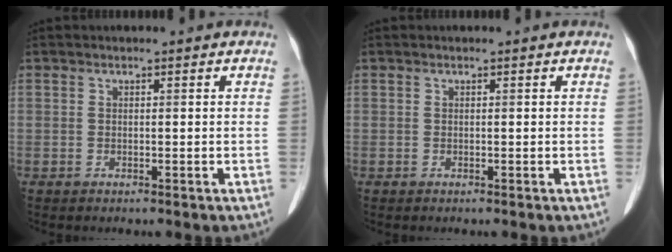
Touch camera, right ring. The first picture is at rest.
{"total": 0.0}